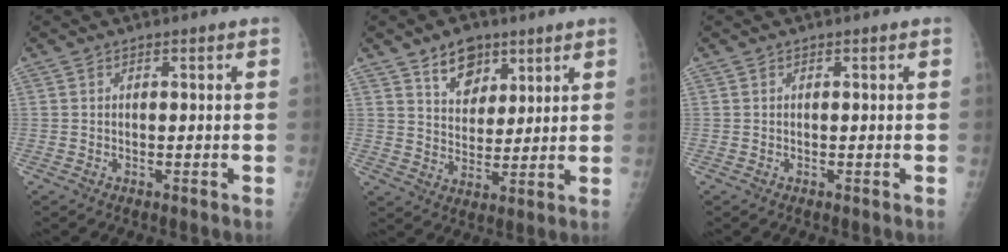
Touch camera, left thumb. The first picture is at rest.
{"total": 8.2, "force": [5.2, 5.2, 3.8], "torque": [-0.031, -0.031, 0.090]}
{"total": 0.0}